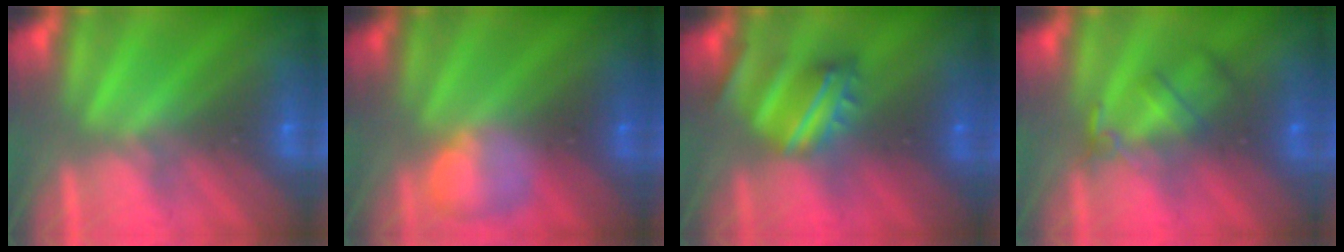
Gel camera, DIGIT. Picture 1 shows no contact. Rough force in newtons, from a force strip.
{"total": 2.3}
{"total": 4.7}
{"total": 2.4}